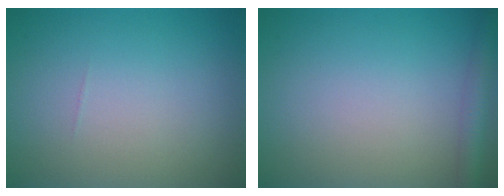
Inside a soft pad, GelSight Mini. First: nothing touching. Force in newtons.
{"total": 2.5, "press": 2.5, "slide": 0.1}